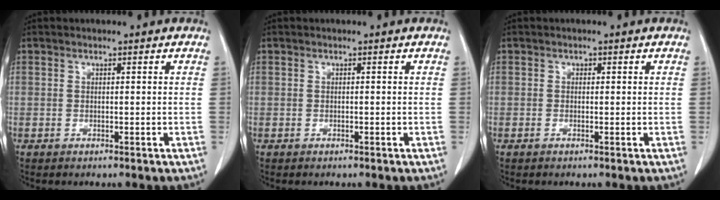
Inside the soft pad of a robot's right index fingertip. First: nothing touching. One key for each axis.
{"total": 0.0}
{"total": 0.5, "fx": 0.0, "fy": 0.4, "fz": 0.3, "tx": -0.005, "ty": 0.001, "tz": -0.002}